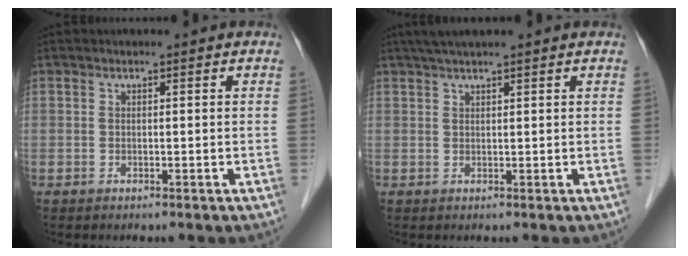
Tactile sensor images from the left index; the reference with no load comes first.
{"total": 5.3, "force": [4.4, -0.1, 3.0], "torque": [-0.049, 0.037, 0.073]}